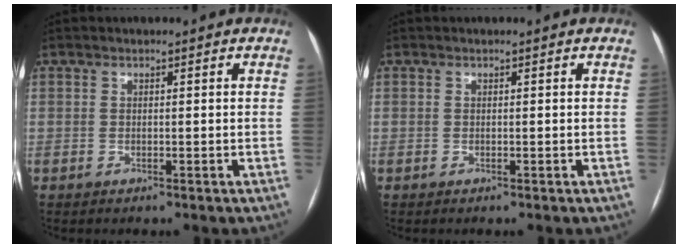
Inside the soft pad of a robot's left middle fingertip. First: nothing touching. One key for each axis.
{"total": 0.0}